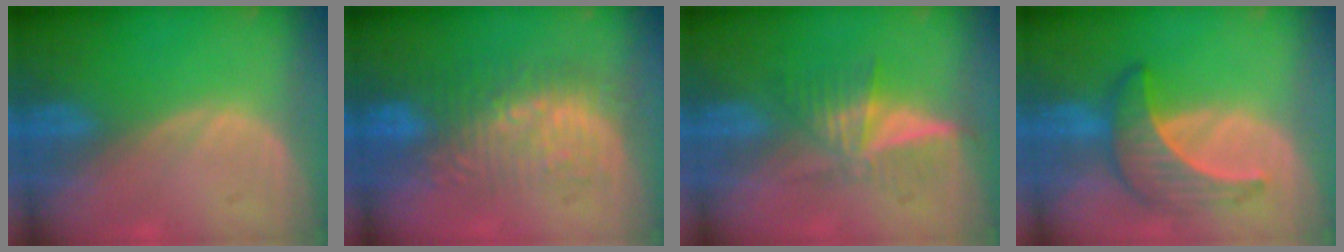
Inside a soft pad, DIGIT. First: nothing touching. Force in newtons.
{"total": 8.8, "press": 8.4, "slide": 2.5}
{"total": 6.3, "press": 5.3, "slide": 3.5}
{"total": 6.5, "press": 6.4, "slide": 1.2}